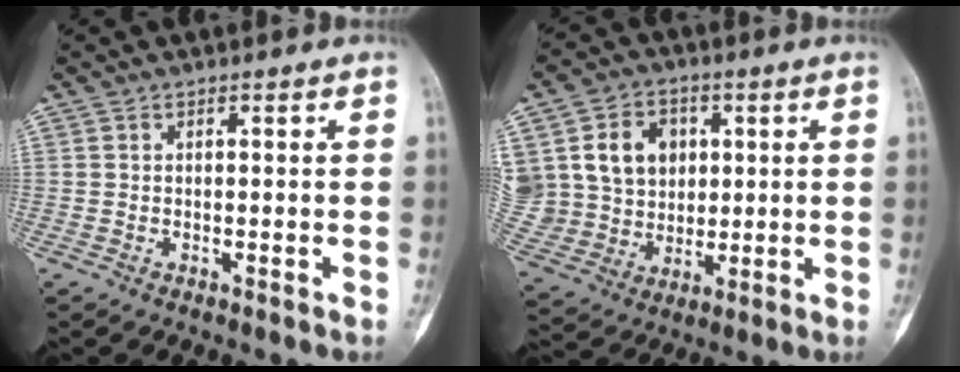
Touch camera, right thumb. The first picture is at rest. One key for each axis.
{"total": 16.8, "fx": 4.2, "fy": 14.0, "fz": 8.3, "tx": -0.142, "ty": 0.013, "tz": 0.094}